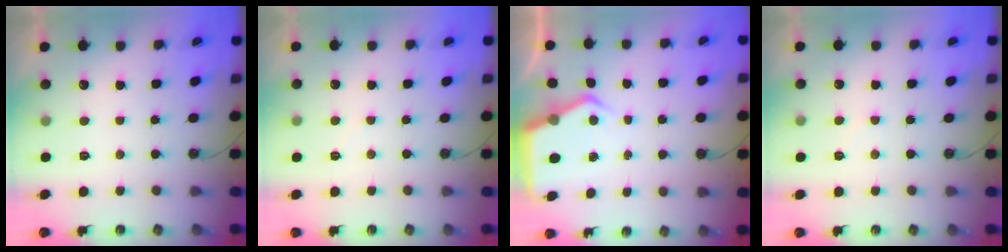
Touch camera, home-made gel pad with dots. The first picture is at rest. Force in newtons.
{"total": 2.6, "press": 2.6, "slide": 0.3}
{"total": 4.8, "press": 4.8, "slide": 0.7}
{"total": 4.6, "press": 4.6, "slide": 0.5}